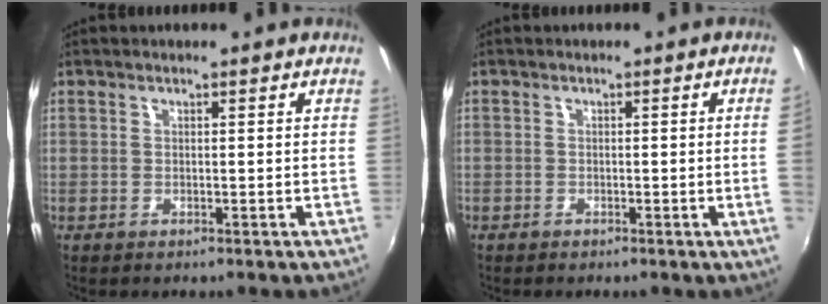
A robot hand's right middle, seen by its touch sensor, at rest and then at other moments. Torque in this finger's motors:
{"motor_torque": [1.05, -1.09, -0.80, -0.21]}